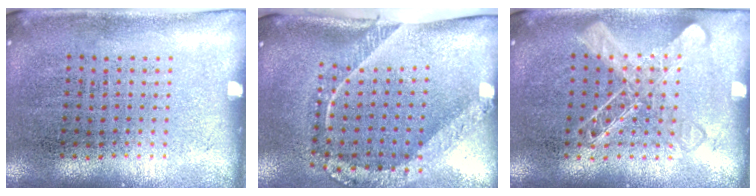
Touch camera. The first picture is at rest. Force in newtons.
{"total": 2.4, "press": 1.6, "slide": 1.8}
{"total": 2.3, "press": 2.3, "slide": 0.4}